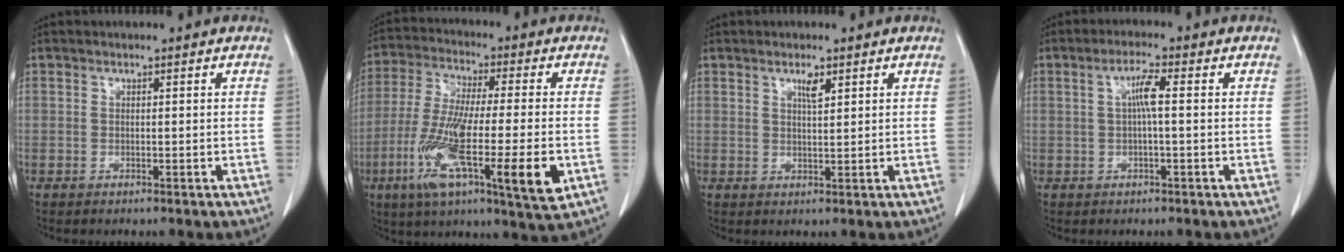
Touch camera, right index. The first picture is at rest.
{"total": 18.7, "force": [-5.9, 2.1, 17.6], "torque": [-0.310, -0.036, -0.103]}
{"total": 2.1, "force": [1.2, 0.3, 1.7], "torque": [-0.032, -0.002, 0.022]}
{"total": 3.5, "force": [0.4, 0.3, 3.5], "torque": [-0.066, 0.006, 0.007]}